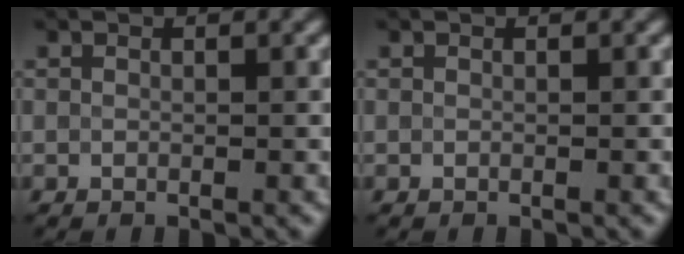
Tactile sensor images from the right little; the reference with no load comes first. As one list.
[{"total": 0.0}]